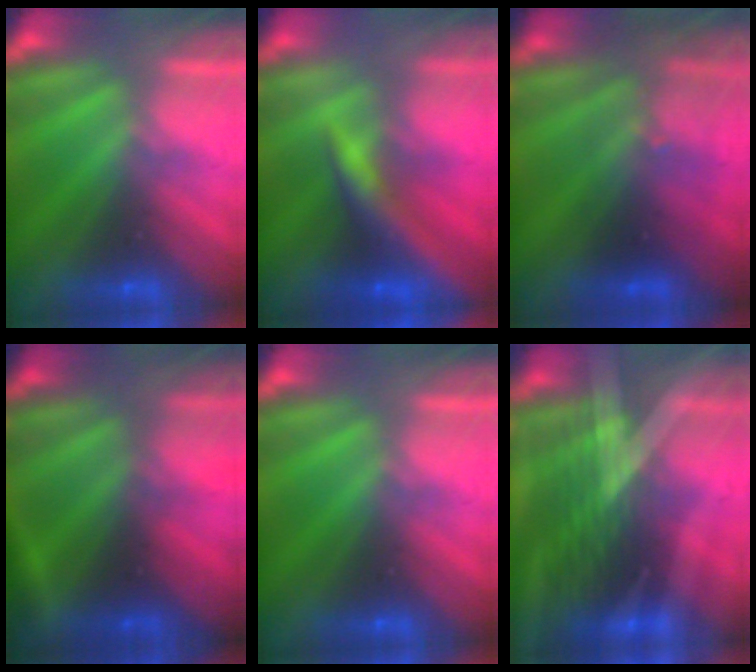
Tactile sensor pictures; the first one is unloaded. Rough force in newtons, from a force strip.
{"total": 7.3}
{"total": 3.0}
{"total": 6.8}
{"total": 0.0}
{"total": 3.1}